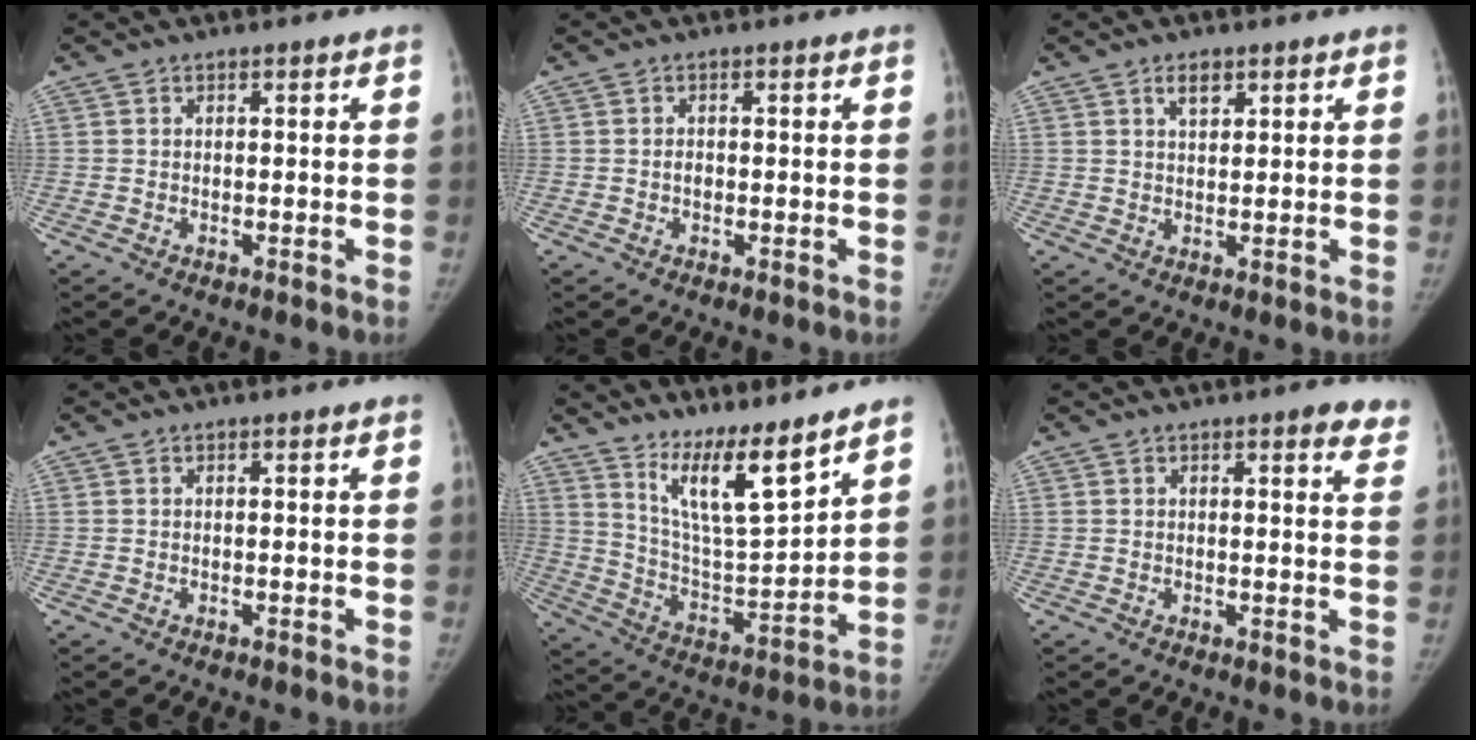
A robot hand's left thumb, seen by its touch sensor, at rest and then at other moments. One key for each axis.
{"total": 1.0, "fx": -0.3, "fy": 0.7, "fz": 0.6, "tx": -0.008, "ty": 0.002, "tz": -0.006}
{"total": 2.8, "fx": 1.7, "fy": 1.5, "fz": 1.8, "tx": -0.021, "ty": -0.010, "tz": 0.030}
{"total": 0.0}
{"total": 13.2, "fx": 9.9, "fy": 1.9, "fz": 8.5, "tx": -0.130, "ty": -0.083, "tz": 0.187}
{"total": 4.2, "fx": 3.1, "fy": 1.2, "fz": 2.6, "tx": -0.012, "ty": -0.010, "tz": 0.028}